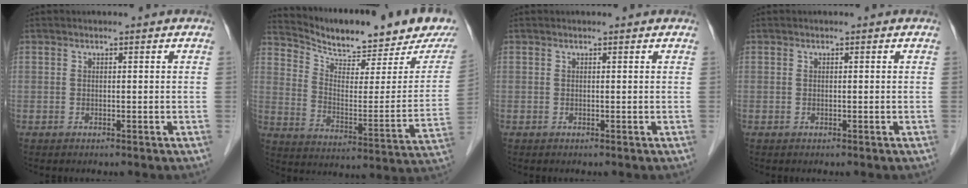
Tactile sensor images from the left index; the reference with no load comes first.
{"total": 20.3, "force": [18.1, 3.3, 8.6], "torque": [-0.139, -0.045, 0.253]}
{"total": 0.7, "force": [0.6, 0.1, 0.1], "torque": [-0.007, 0.005, 0.006]}
{"total": 0.0}